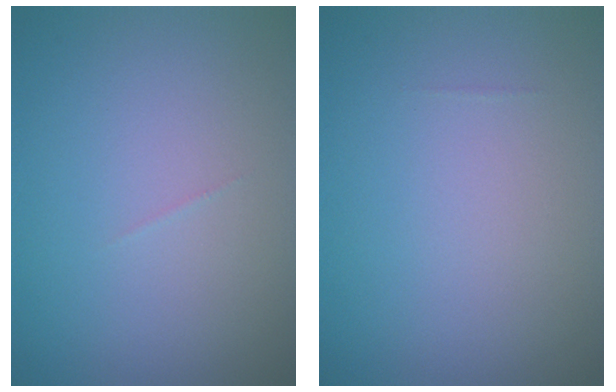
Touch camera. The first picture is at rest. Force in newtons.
{"total": 0.0}